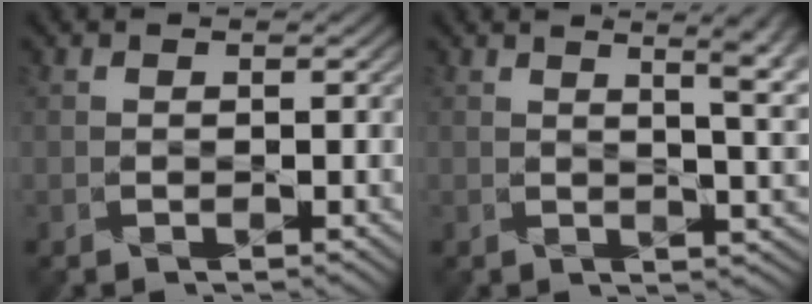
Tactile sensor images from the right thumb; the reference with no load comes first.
{"total": 6.4, "force": [2.9, 1.8, 5.3], "torque": [-0.058, 0.018, 0.035]}